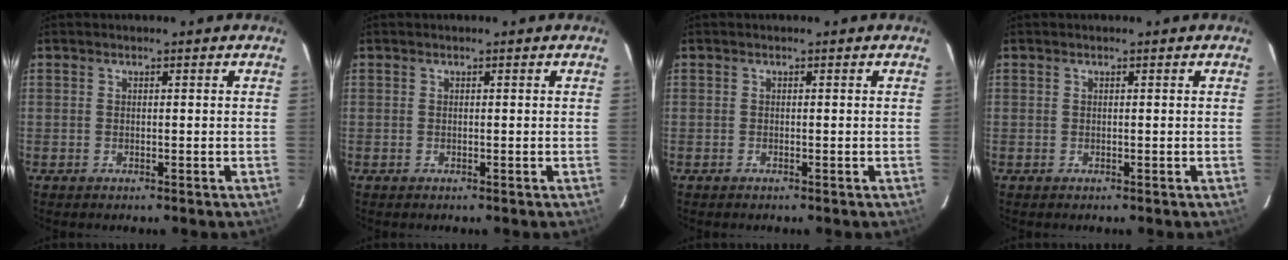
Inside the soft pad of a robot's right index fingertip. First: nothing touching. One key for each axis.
{"total": 0.0}
{"total": 0.0}
{"total": 0.0}